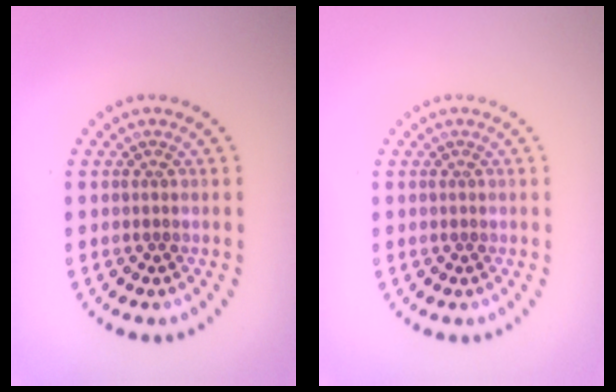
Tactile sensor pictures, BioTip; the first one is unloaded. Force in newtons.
{"total": 0.0}